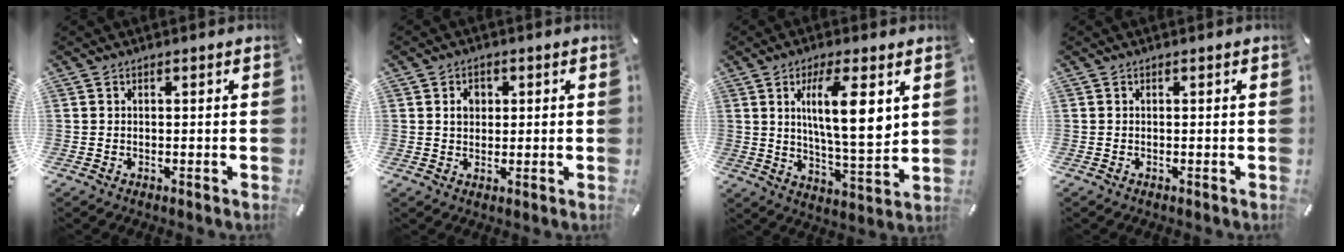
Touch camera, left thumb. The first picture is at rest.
{"total": 3.4, "force": [0.7, 3.0, 1.4], "torque": [-0.019, 0.003, 0.007]}
{"total": 13.9, "force": [4.7, 3.7, 12.5], "torque": [-0.206, -0.016, 0.071]}
{"total": 0.0}